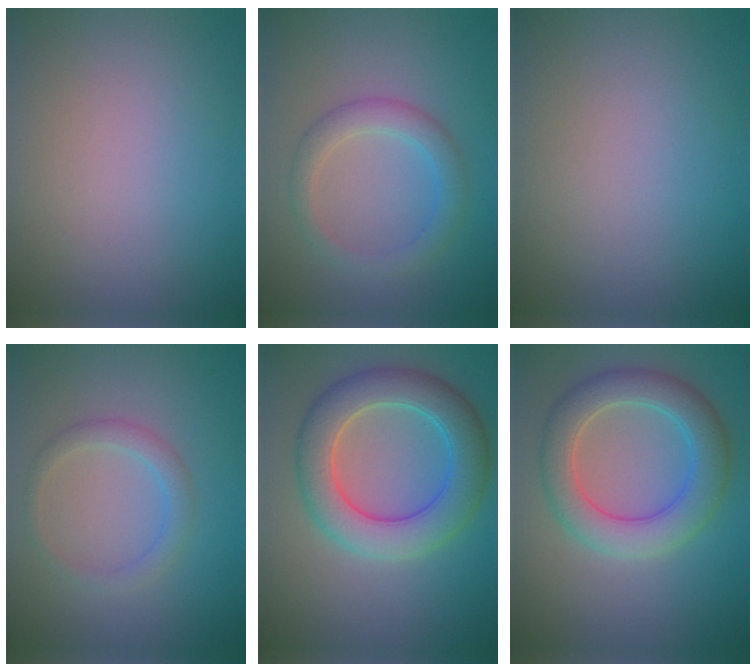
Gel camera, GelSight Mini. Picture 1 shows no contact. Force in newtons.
{"total": 2.9, "press": 2.9, "slide": 0.1}
{"total": 0.0}
{"total": 2.1, "press": 2.1, "slide": 0.1}
{"total": 7.1, "press": 7.1, "slide": 0.6}
{"total": 6.0, "press": 6.0, "slide": 0.5}